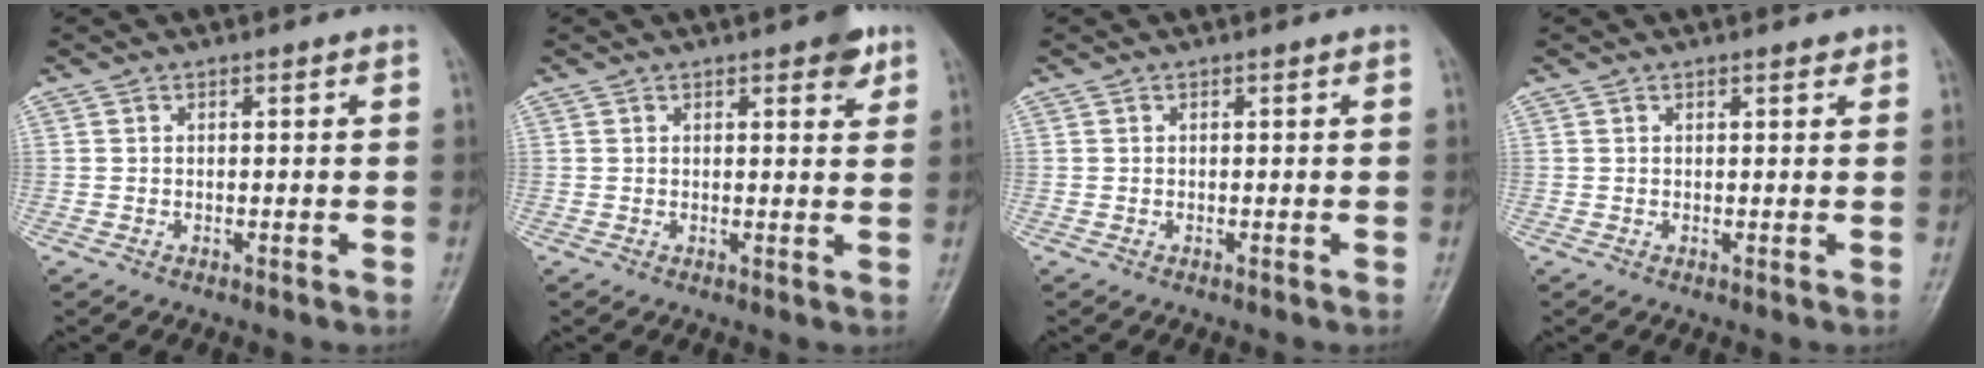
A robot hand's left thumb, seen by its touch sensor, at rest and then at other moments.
{"total": 3.8, "force": [2.2, 1.5, 2.7], "torque": [-0.022, -0.008, 0.023]}
{"total": 0.0}
{"total": 1.0, "force": [0.7, 0.4, 0.5], "torque": [-0.005, -0.004, 0.008]}